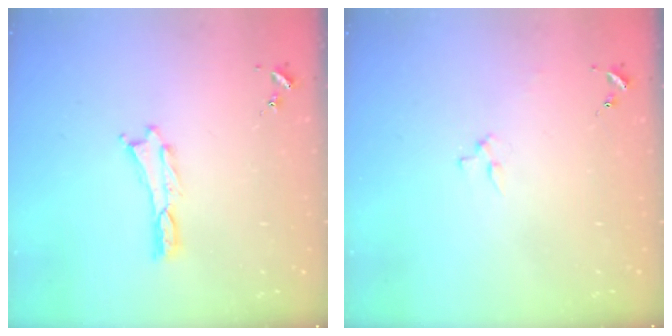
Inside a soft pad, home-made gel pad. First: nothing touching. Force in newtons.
{"total": 2.3, "press": 2.3, "slide": 0.3}